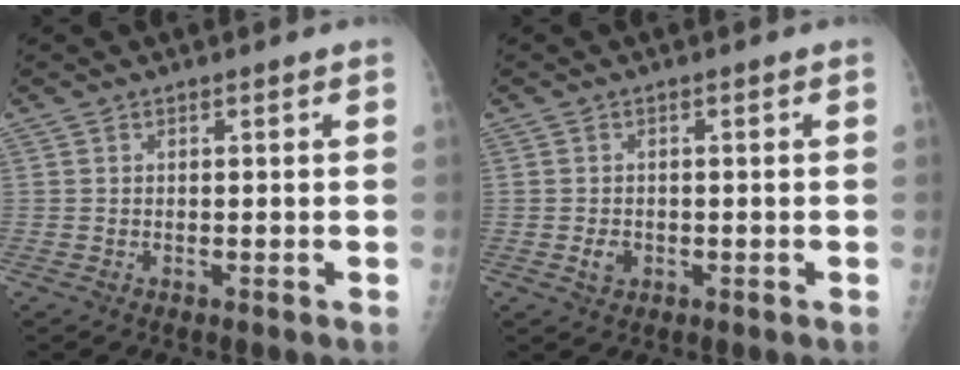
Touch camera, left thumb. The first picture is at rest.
{"total": 2.2, "force": [-0.6, 1.7, 1.2], "torque": [-0.018, 0.001, -0.007]}